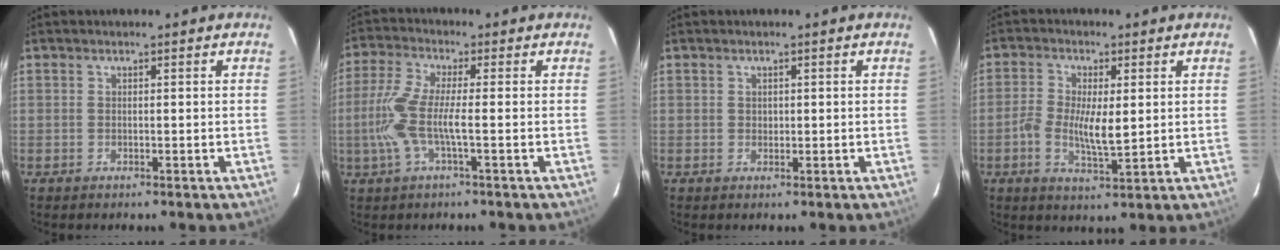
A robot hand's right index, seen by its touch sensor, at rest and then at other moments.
{"total": 8.5, "force": [-1.9, 1.0, 8.2], "torque": [-0.189, -0.002, -0.035]}
{"total": 0.8, "force": [0.2, 0.8, 0.1], "torque": [0.002, 0.003, 0.004]}
{"total": 6.7, "force": [-0.4, 2.6, 6.1], "torque": [-0.127, -0.003, -0.010]}